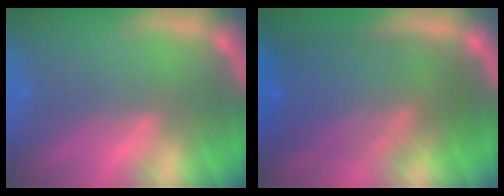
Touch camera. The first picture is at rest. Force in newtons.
{"total": 10.0}